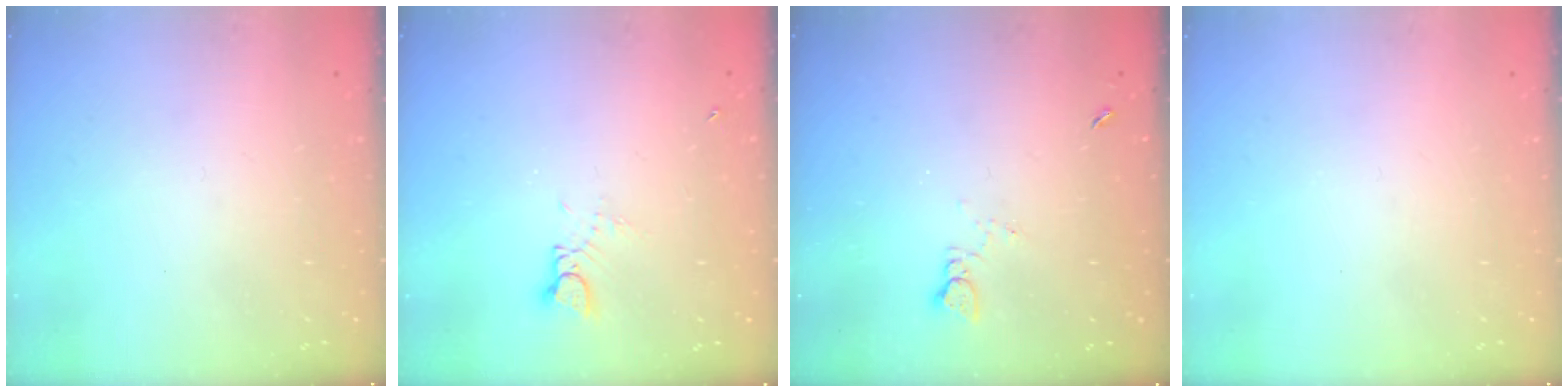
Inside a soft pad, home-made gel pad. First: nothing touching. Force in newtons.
{"total": 2.7, "press": 2.7, "slide": 0.2}
{"total": 2.1, "press": 2.1, "slide": 0.3}
{"total": 0.0}